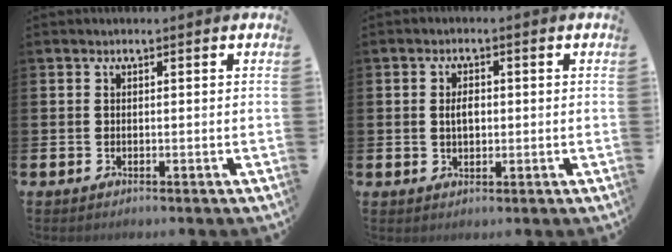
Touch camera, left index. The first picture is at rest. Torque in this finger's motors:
{"motor_torque": [0.31, 0.12, 0.07, 0.08]}